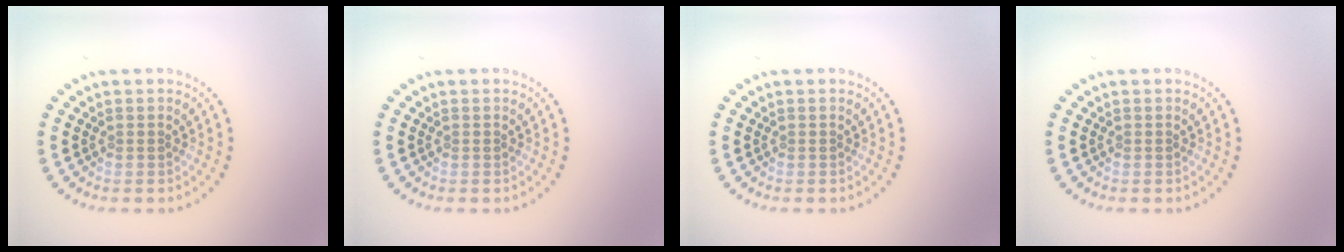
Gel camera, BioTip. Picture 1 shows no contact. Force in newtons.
{"total": 0.0}
{"total": 0.0}
{"total": 0.0}